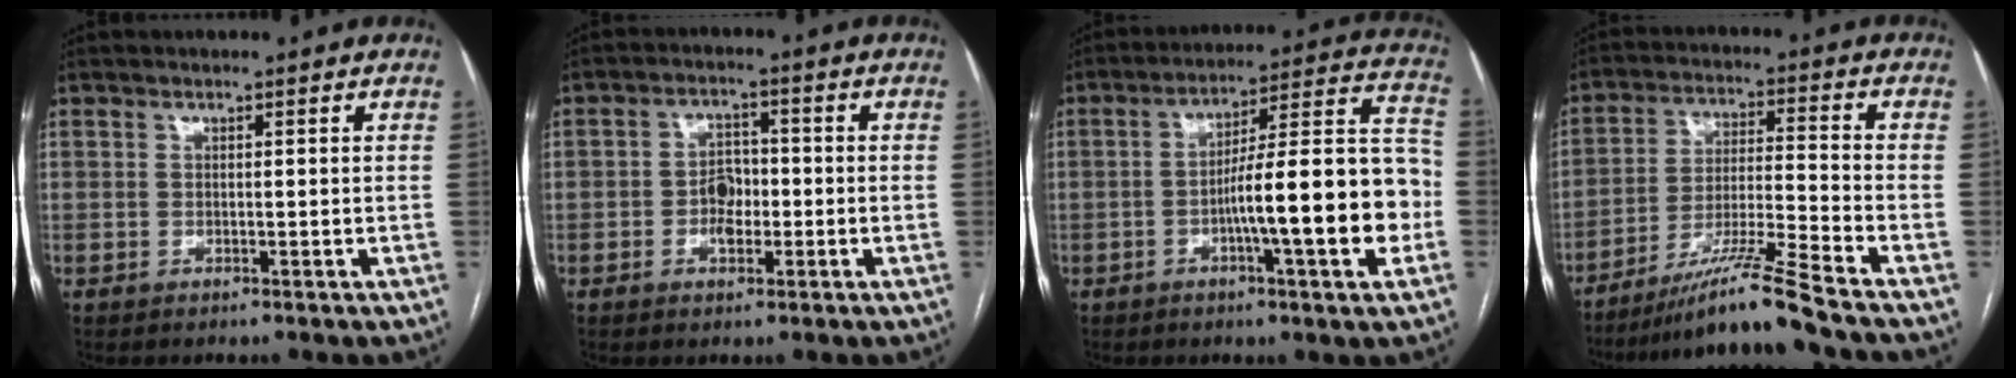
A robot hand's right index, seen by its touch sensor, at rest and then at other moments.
{"total": 4.3, "force": [-1.0, 2.8, 3.1], "torque": [-0.053, 0.010, -0.018]}
{"total": 17.2, "force": [-3.9, 1.8, 16.7], "torque": [-0.241, 0.023, -0.058]}
{"total": 11.9, "force": [-9.8, -2.4, 6.3], "torque": [-0.113, -0.012, -0.175]}